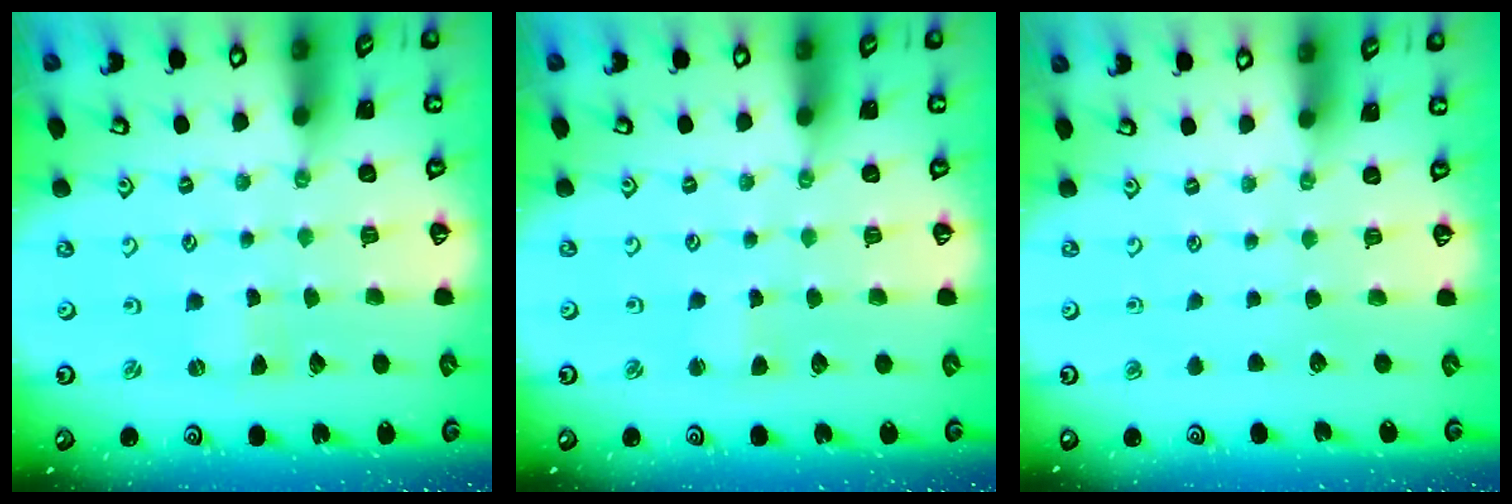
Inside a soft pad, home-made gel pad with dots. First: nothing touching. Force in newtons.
{"total": 1.9, "press": 1.8, "slide": 0.4}
{"total": 0.0}